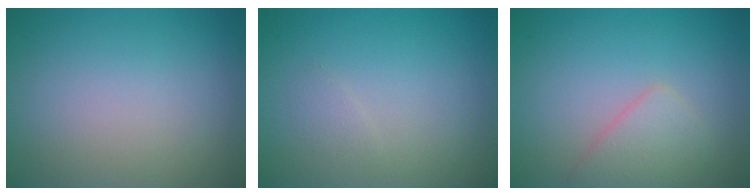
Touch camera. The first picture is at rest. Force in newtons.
{"total": 0.7, "press": 0.7, "slide": 0.0}
{"total": 2.5, "press": 2.5, "slide": 0.1}